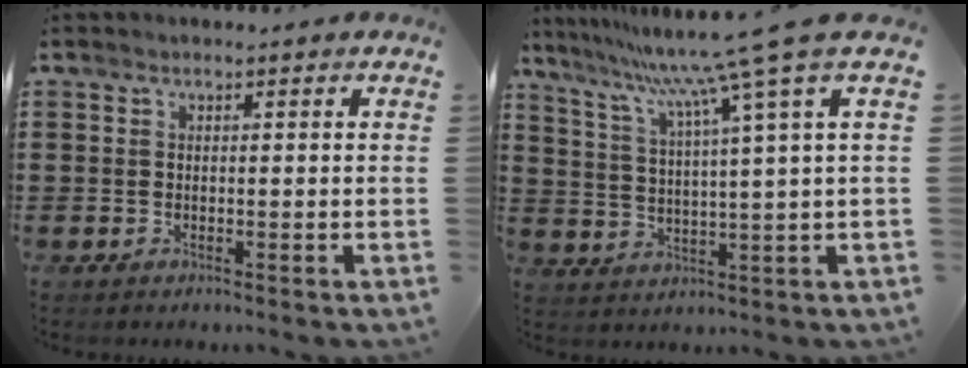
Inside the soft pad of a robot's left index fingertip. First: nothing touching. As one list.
[{"total": 9.4, "force": [6.3, -2.5, 6.5], "torque": [-0.151, -0.045, 0.092]}]